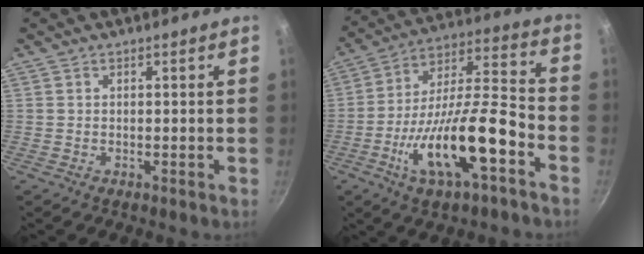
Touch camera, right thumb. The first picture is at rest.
{"total": 19.9, "force": [-8.0, 6.2, 17.2], "torque": [-0.289, 0.046, -0.142]}